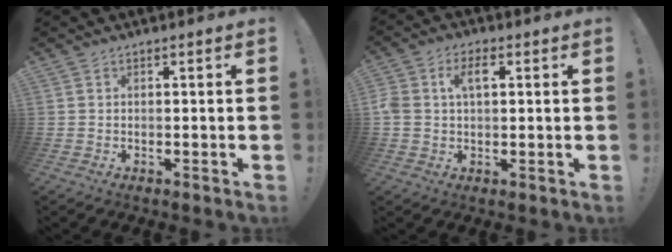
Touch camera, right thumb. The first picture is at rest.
{"total": 6.0, "force": [1.3, 4.0, 4.3], "torque": [-0.085, 0.010, 0.021]}